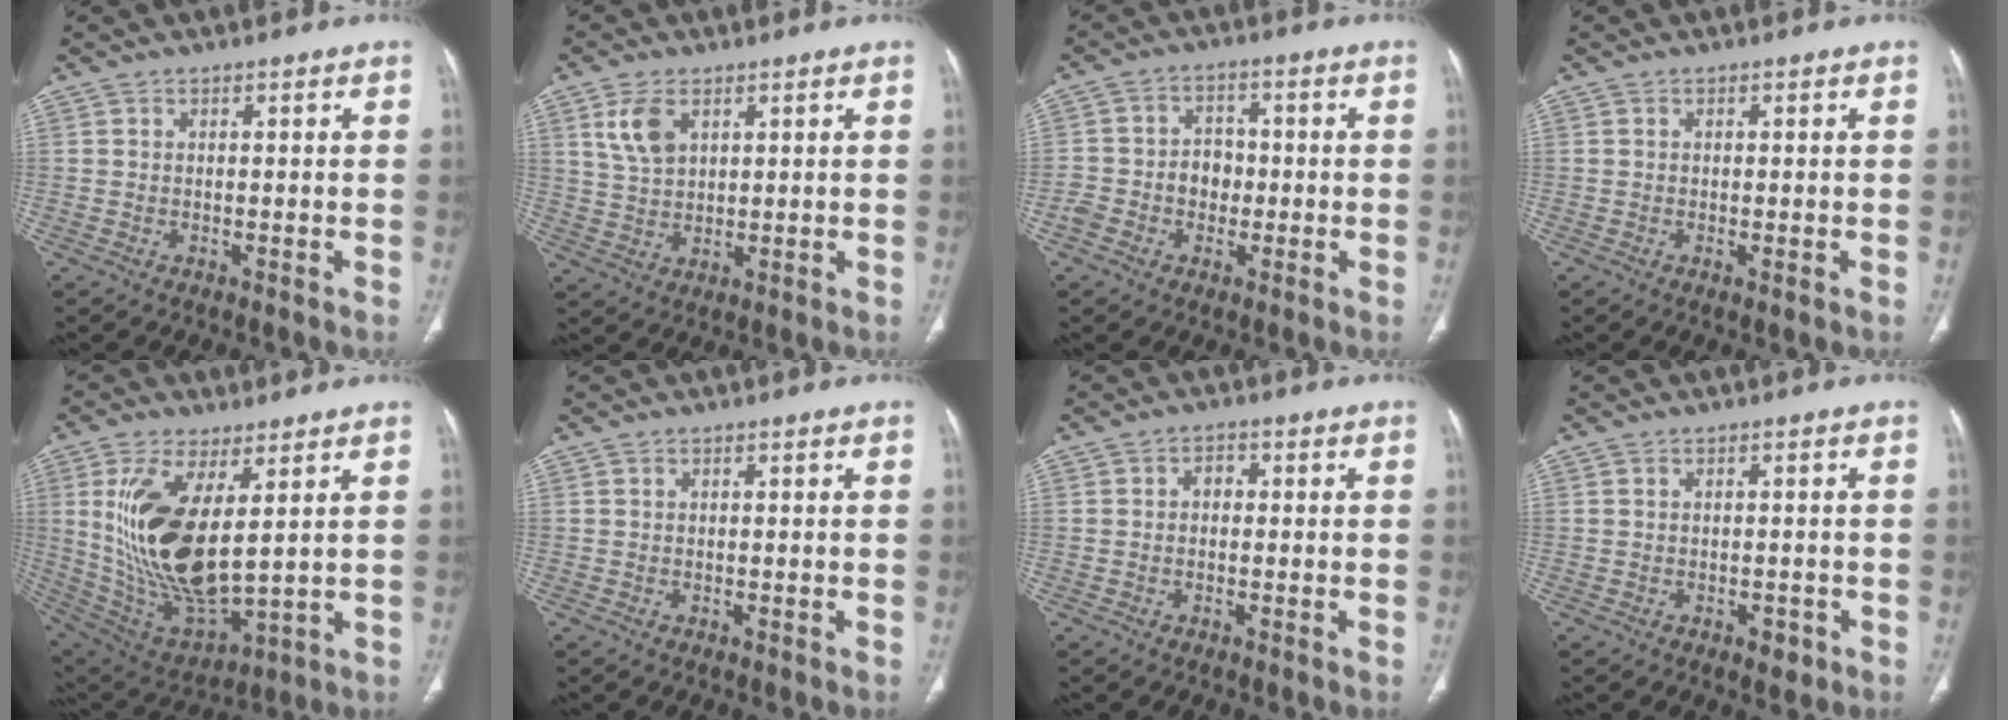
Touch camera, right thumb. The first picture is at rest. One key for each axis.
{"total": 6.3, "fx": 2.9, "fy": 3.7, "fz": 4.3, "tx": -0.080, "ty": -0.006, "tz": 0.066}
{"total": 6.9, "fx": -1.6, "fy": 5.8, "fz": 3.5, "tx": -0.038, "ty": 0.030, "tz": -0.033}
{"total": 0.8, "fx": -0.2, "fy": 0.2, "fz": 0.7, "tx": -0.018, "ty": -0.005, "tz": -0.003}
{"total": 19.6, "fx": 4.1, "fy": 8.4, "fz": 17.2, "tx": -0.339, "ty": -0.029, "tz": 0.098}
{"total": 0.0}
{"total": 2.1, "fx": -0.1, "fy": 1.5, "fz": 1.4, "tx": -0.013, "ty": 0.009, "tz": -0.008}
{"total": 2.2, "fx": -1.1, "fy": 1.3, "fz": 1.4, "tx": -0.011, "ty": 0.004, "tz": -0.010}